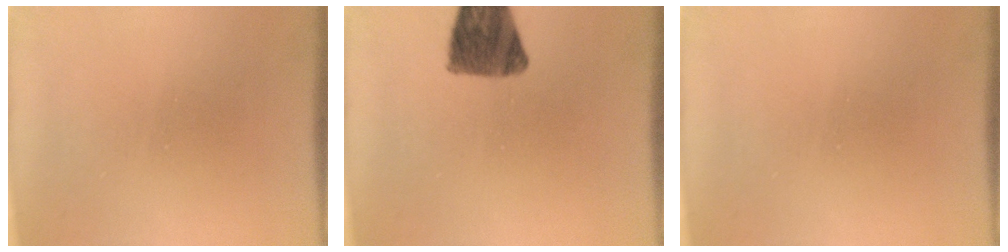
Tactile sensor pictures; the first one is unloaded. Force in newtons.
{"total": 8.6}
{"total": 0.0}